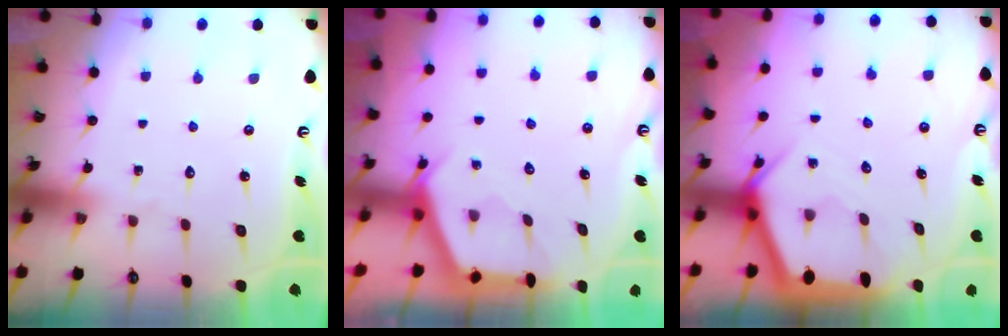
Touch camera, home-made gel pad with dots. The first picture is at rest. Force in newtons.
{"total": 2.7, "press": 2.7, "slide": 0.3}
{"total": 5.2, "press": 5.2, "slide": 0.6}